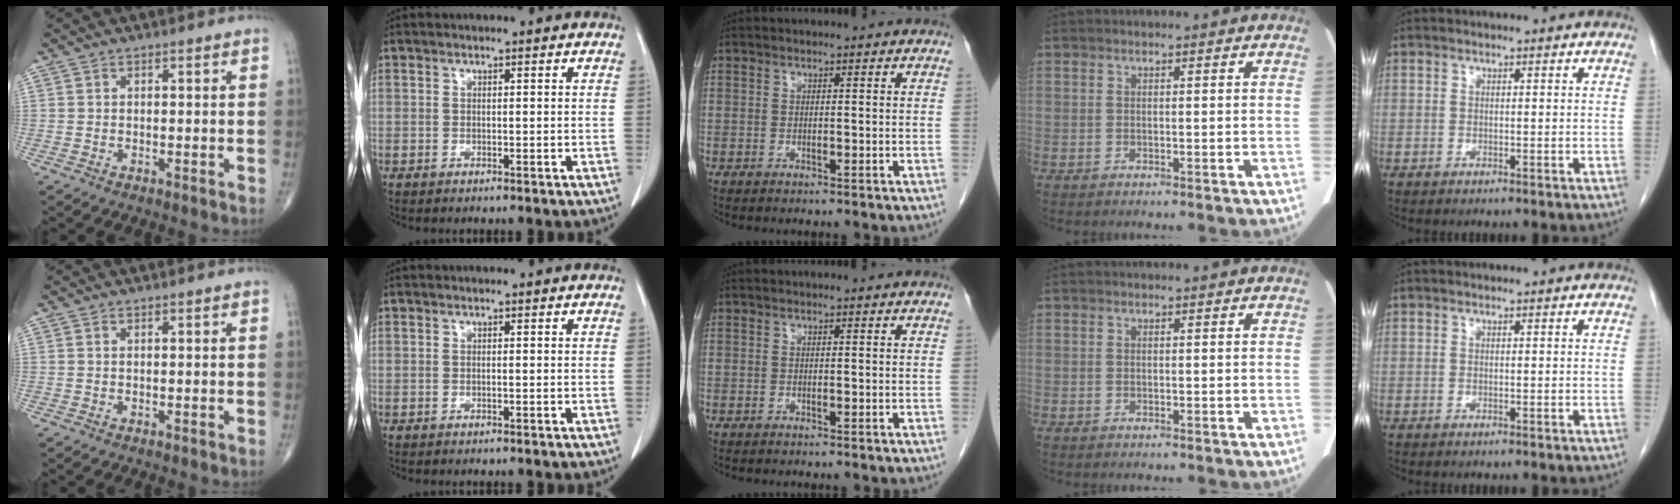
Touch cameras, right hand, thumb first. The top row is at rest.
{}